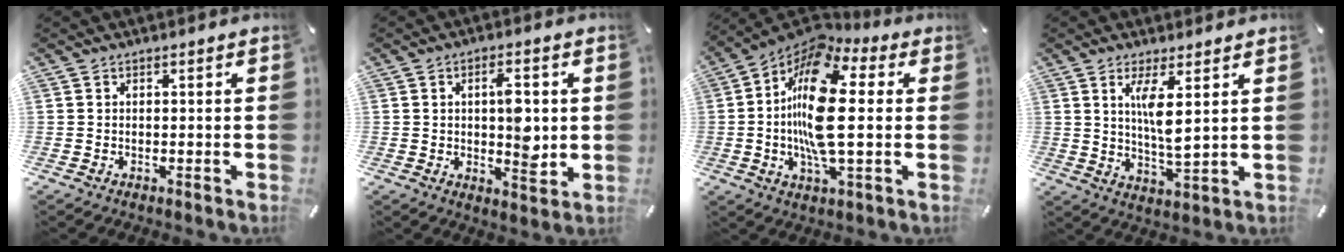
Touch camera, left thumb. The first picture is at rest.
{"total": 8.8, "force": [1.0, 4.4, 7.5], "torque": [-0.109, -0.006, 0.011]}
{"total": 19.3, "force": [0.4, 7.8, 17.6], "torque": [-0.364, -0.011, 0.003]}
{"total": 7.4, "force": [2.7, 1.7, 6.7], "torque": [-0.128, -0.018, 0.042]}